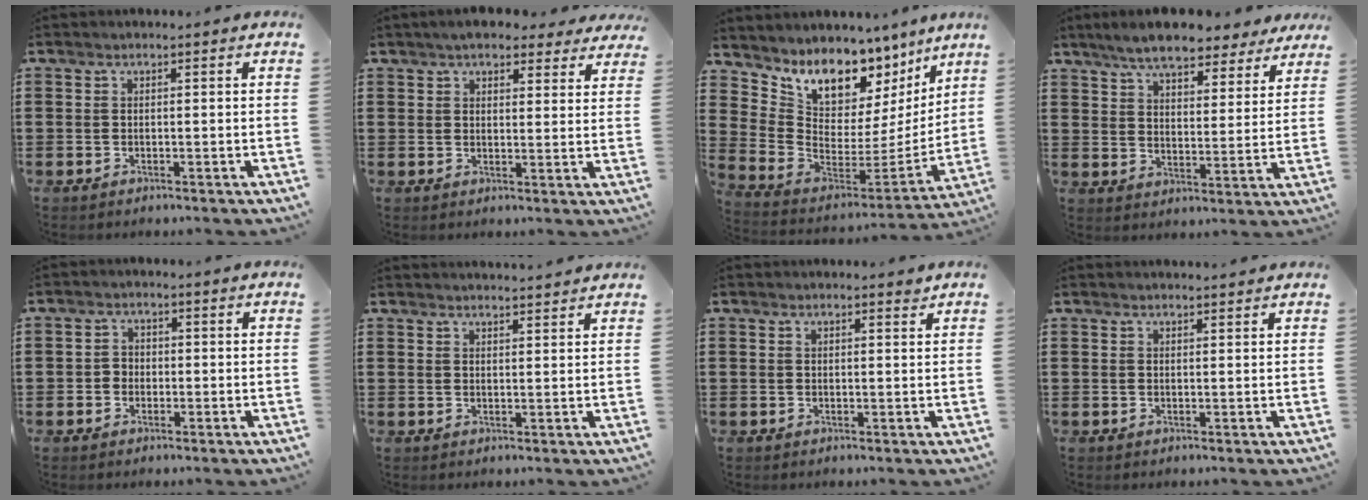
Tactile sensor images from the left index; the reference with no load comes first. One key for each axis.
{"total": 4.9, "fx": 4.3, "fy": 1.4, "fz": 1.9, "tx": -0.042, "ty": -0.004, "tz": 0.079}
{"total": 7.2, "fx": 5.8, "fy": 4.0, "fz": 1.5, "tx": -0.064, "ty": -0.060, "tz": 0.106}
{"total": 7.5, "fx": 6.9, "fy": 1.3, "fz": 2.8, "tx": -0.073, "ty": -0.020, "tz": 0.124}
{"total": 1.8, "fx": -0.7, "fy": 1.6, "fz": 0.5, "tx": -0.015, "ty": 0.005, "tz": -0.017}
{"total": 2.2, "fx": 2.2, "fy": -0.2, "fz": 0.1, "tx": -0.006, "ty": -0.005, "tz": 0.042}
{"total": 1.4, "fx": 1.2, "fy": 0.2, "fz": 0.6, "tx": -0.013, "ty": 0.001, "tz": 0.023}
{"total": 1.3, "fx": 1.3, "fy": 0.0, "fz": 0.2, "tx": -0.006, "ty": -0.002, "tz": 0.026}